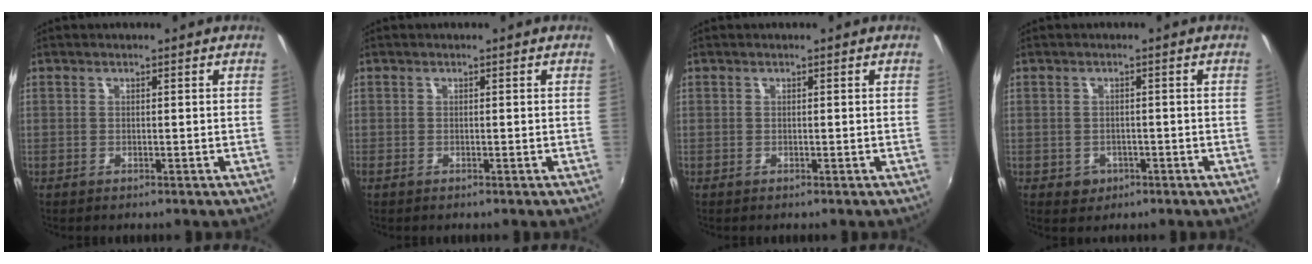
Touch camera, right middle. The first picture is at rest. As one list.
[{"total": 0.0}, {"total": 0.0}, {"total": 3.0, "force": [-1.0, 2.7, 0.8], "torque": [-0.022, -0.002, -0.011]}]